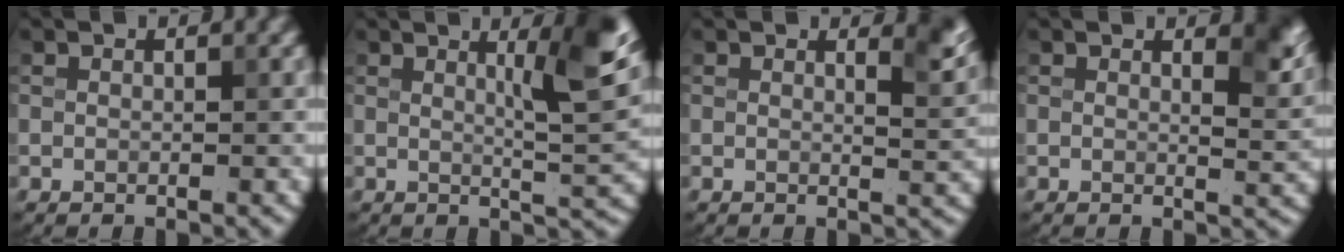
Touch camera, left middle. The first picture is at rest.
{"total": 6.1, "force": [2.5, 1.0, 5.5], "torque": [-0.070, -0.001, 0.041]}
{"total": 2.5, "force": [1.7, 0.7, 1.7], "torque": [-0.013, -0.004, 0.024]}
{"total": 3.0, "force": [1.8, 0.9, 2.3], "torque": [-0.025, -0.007, 0.029]}